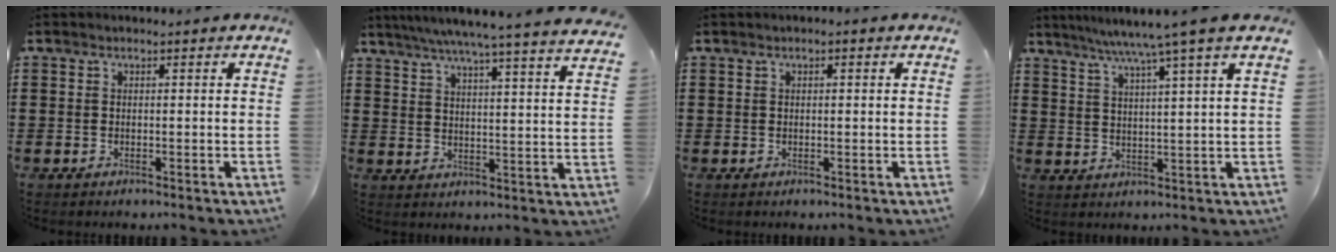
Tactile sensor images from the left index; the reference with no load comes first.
{"total": 5.9, "force": [5.1, -0.9, 2.7], "torque": [-0.072, -0.035, 0.084]}
{"total": 0.5, "force": [0.1, 0.2, 0.5], "torque": [-0.010, 0.000, 0.003]}
{"total": 6.6, "force": [4.8, -1.3, 4.3], "torque": [-0.097, -0.020, 0.077]}